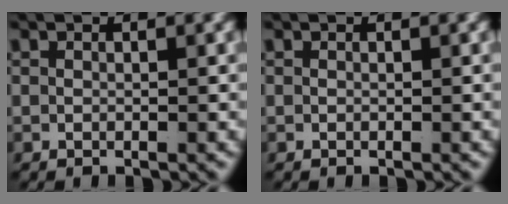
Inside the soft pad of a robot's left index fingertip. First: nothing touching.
{"total": 0.0}